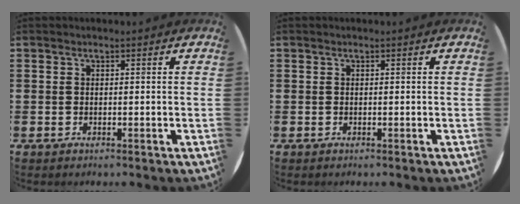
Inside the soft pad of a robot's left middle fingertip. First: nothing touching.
{"total": 0.0}